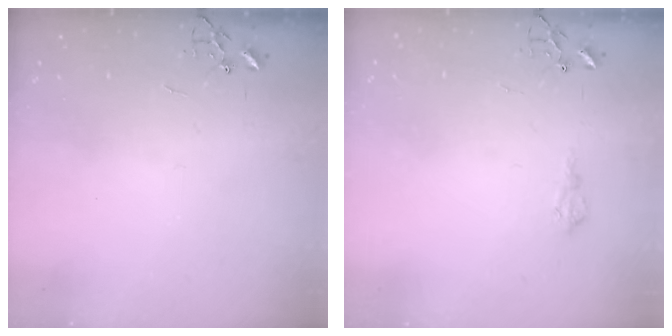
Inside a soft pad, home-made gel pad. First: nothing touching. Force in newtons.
{"total": 5.2, "press": 5.1, "slide": 0.6}